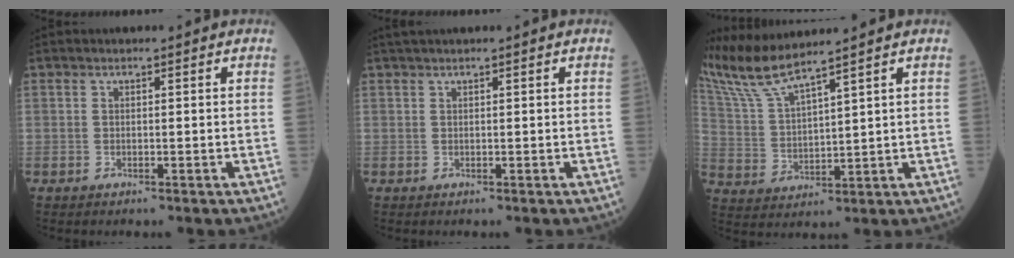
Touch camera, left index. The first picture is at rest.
{"total": 1.4, "force": [1.1, -0.2, 0.8], "torque": [-0.016, 0.018, 0.023]}
{"total": 8.2, "force": [7.5, -1.4, 3.2], "torque": [-0.086, 0.000, 0.162]}